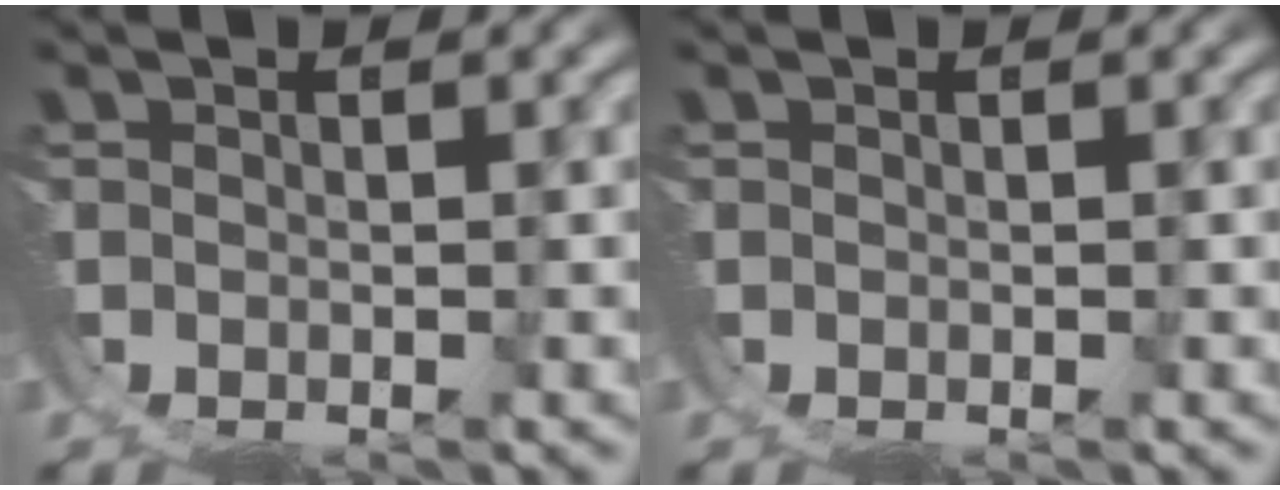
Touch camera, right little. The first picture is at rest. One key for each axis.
{"total": 0.0}